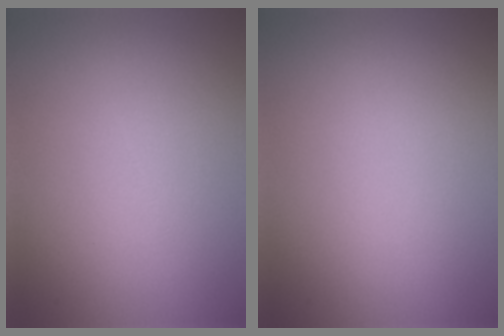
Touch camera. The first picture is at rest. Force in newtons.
{"total": 0.0}